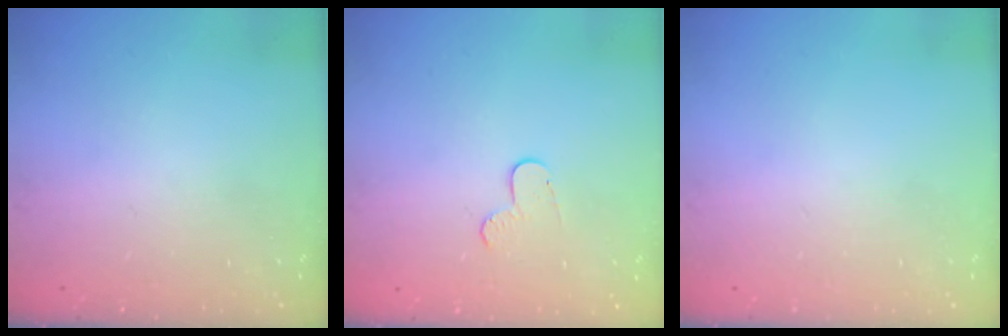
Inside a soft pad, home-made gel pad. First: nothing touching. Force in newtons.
{"total": 5.7, "press": 5.7, "slide": 0.5}
{"total": 0.0}